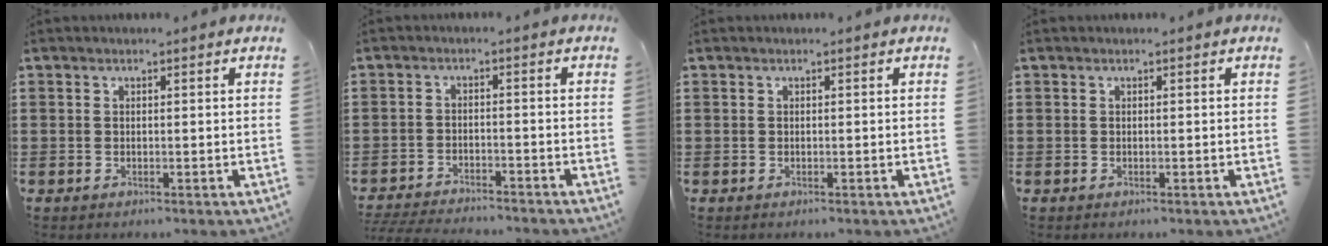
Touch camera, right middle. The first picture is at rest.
{"total": 3.9, "force": [-3.9, 0.2, 0.6], "torque": [-0.019, -0.005, -0.082]}
{"total": 0.0}
{"total": 0.0}